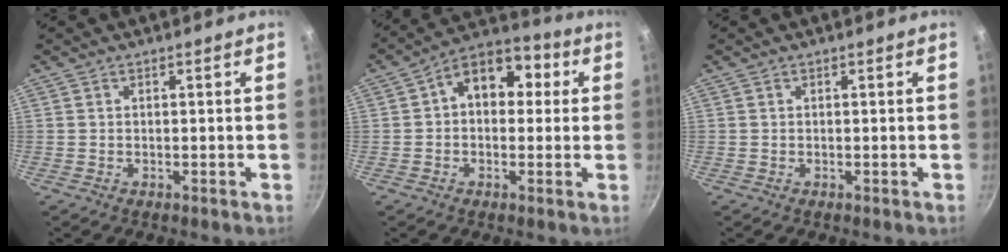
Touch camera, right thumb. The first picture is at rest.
{"total": 12.1, "force": [2.3, 8.5, 8.2], "torque": [-0.076, 0.028, 0.014]}
{"total": 0.0}